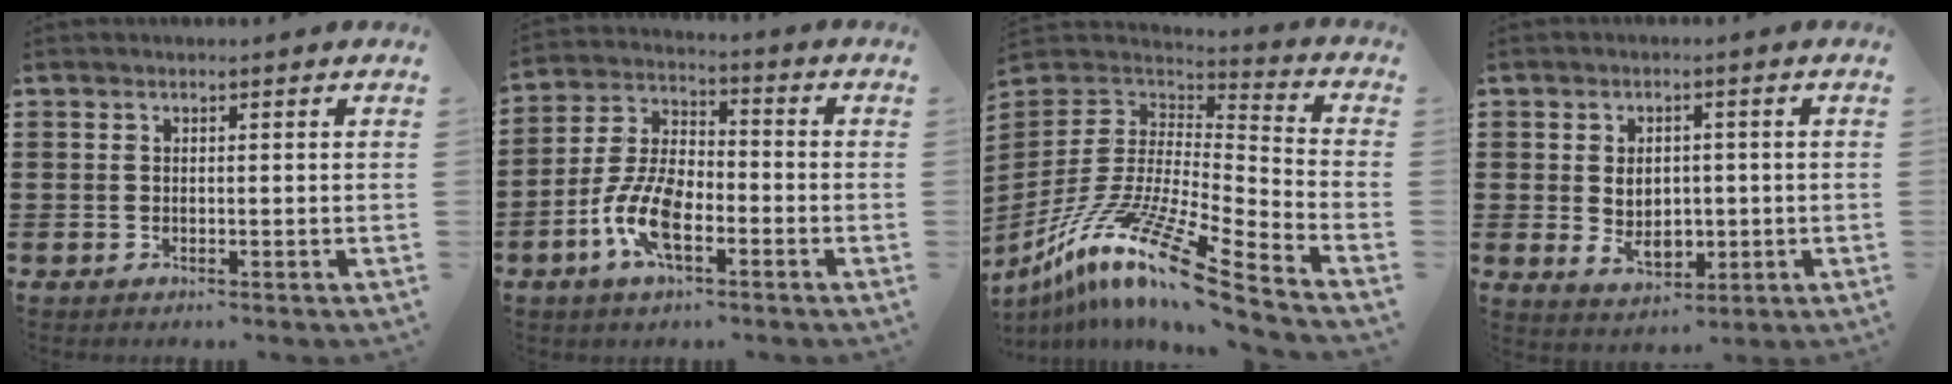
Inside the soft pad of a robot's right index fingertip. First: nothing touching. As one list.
[{"total": 9.4, "force": [-3.8, 4.5, 7.4], "torque": [-0.178, -0.002, -0.076]}, {"total": 14.7, "force": [-9.7, 1.6, 10.9], "torque": [-0.217, 0.008, -0.188]}, {"total": 5.3, "force": [-0.2, 3.7, 3.9], "torque": [-0.063, 0.005, -0.008]}]